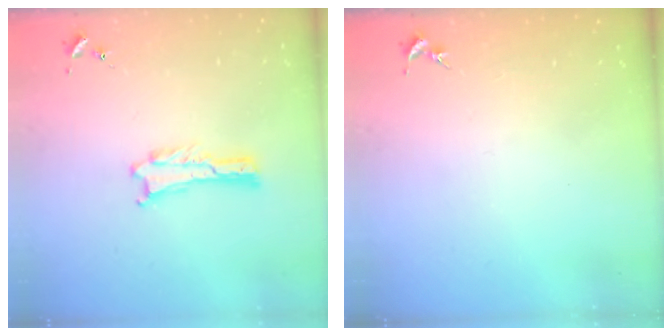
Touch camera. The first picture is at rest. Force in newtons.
{"total": 0.0}